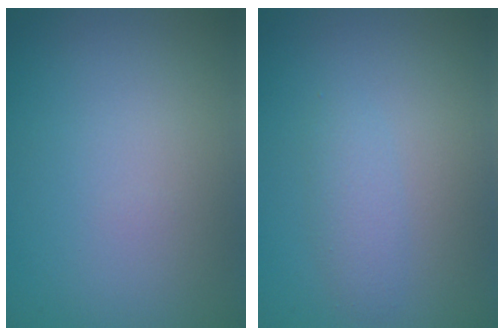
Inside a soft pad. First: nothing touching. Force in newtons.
{"total": 1.7, "press": 1.7, "slide": 0.1}